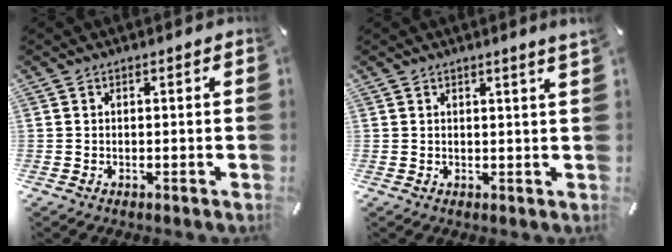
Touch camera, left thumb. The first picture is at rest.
{"total": 1.9, "force": [1.3, -0.2, 1.4], "torque": [-0.025, -0.003, 0.023]}